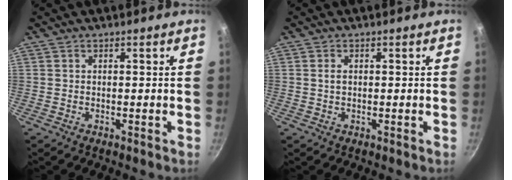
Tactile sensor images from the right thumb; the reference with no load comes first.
{"total": 1.2, "force": [0.2, 0.7, 0.9], "torque": [-0.016, 0.002, 0.003]}